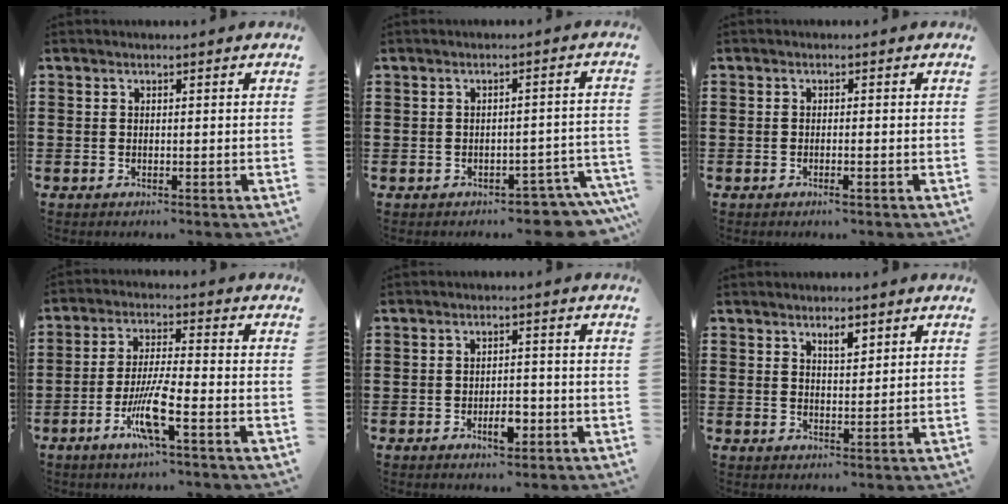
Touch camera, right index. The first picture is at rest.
{"total": 3.1, "force": [-3.0, 0.7, 0.6], "torque": [-0.014, 0.004, -0.062]}
{"total": 0.9, "force": [-0.5, 0.0, 0.8], "torque": [-0.015, -0.004, -0.009]}
{"total": 8.2, "force": [-3.7, 1.0, 7.3], "torque": [-0.149, -0.011, -0.071]}
{"total": 4.0, "force": [-1.8, 1.6, 3.2], "torque": [-0.053, 0.006, -0.030]}
{"total": 2.5, "force": [1.8, 0.9, 1.5], "torque": [-0.025, 0.000, 0.029]}